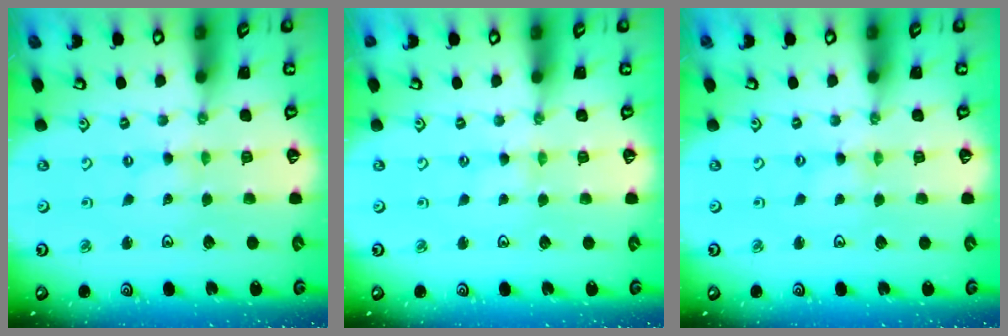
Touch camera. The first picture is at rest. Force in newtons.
{"total": 1.1, "press": 1.1, "slide": 0.2}
{"total": 0.0}